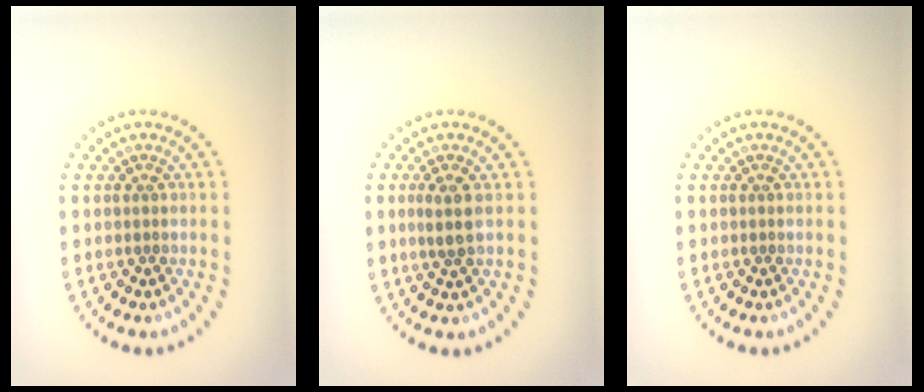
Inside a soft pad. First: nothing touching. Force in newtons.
{"total": 2.1, "press": 1.8, "slide": 1.0}
{"total": 0.0}